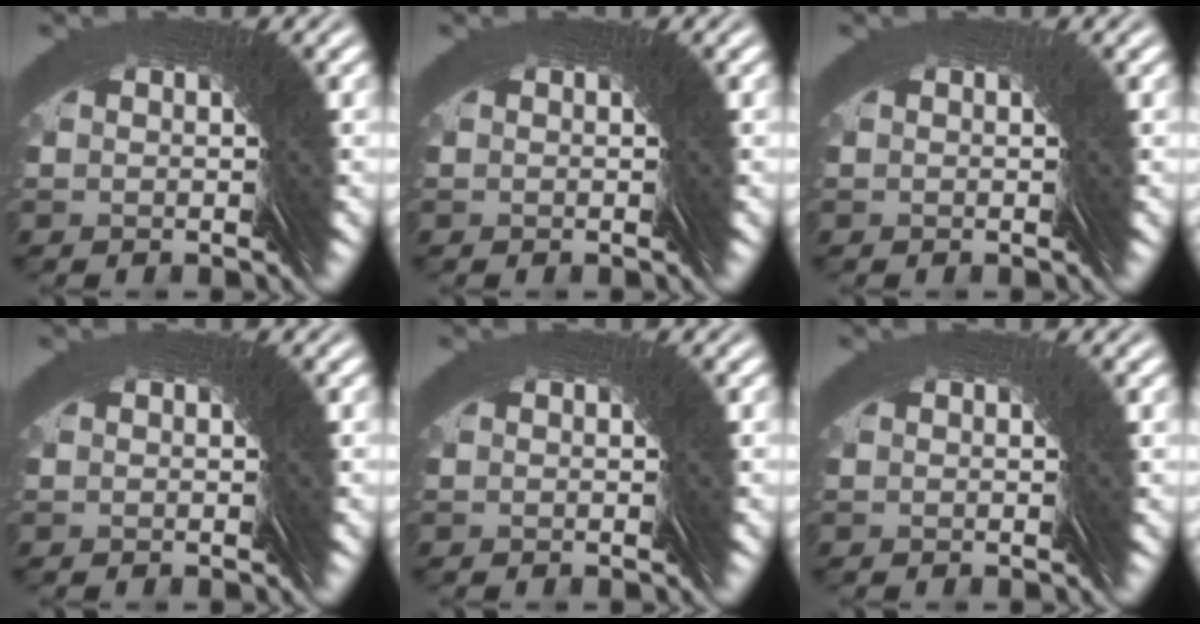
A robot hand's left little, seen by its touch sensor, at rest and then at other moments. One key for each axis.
{"total": 0.0}
{"total": 0.8, "fx": 0.2, "fy": -0.4, "fz": -0.7, "tx": 0.010, "ty": 0.004, "tz": 0.002}
{"total": 0.0}
{"total": 0.0}
{"total": 1.4, "fx": 0.1, "fy": -0.9, "fz": -1.0, "tx": 0.015, "ty": 0.005, "tz": 0.003}